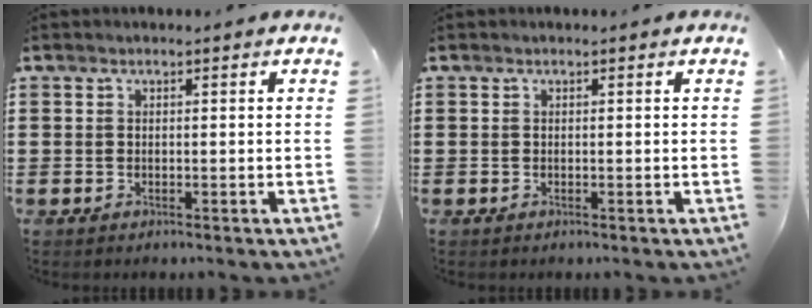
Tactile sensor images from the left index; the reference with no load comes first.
{"total": 0.0}